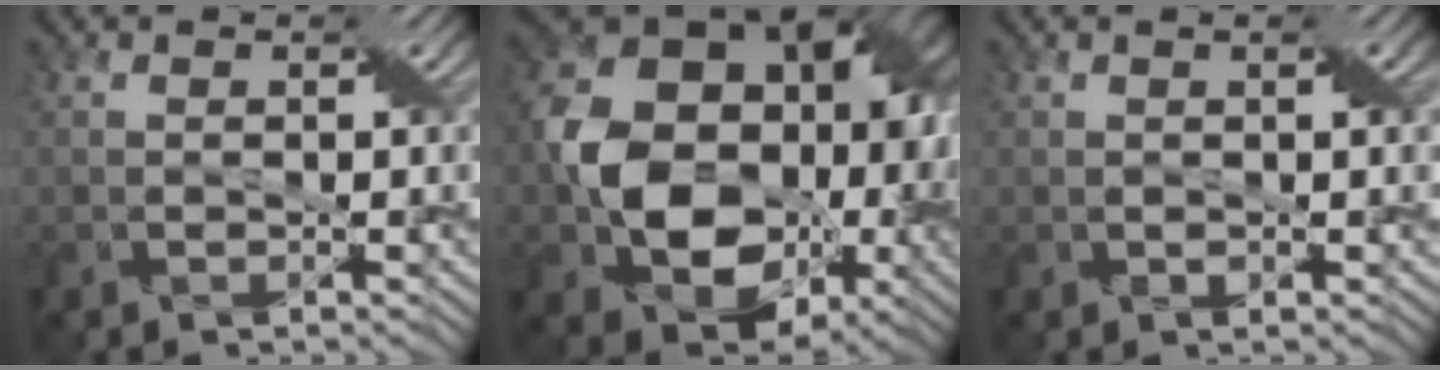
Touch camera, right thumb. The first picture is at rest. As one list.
[{"total": 17.5, "force": [-1.1, 13.2, 11.4], "torque": [-0.201, -0.030, -0.008]}, {"total": 1.7, "force": [0.3, 0.4, 1.6], "torque": [-0.031, 0.005, 0.007]}]